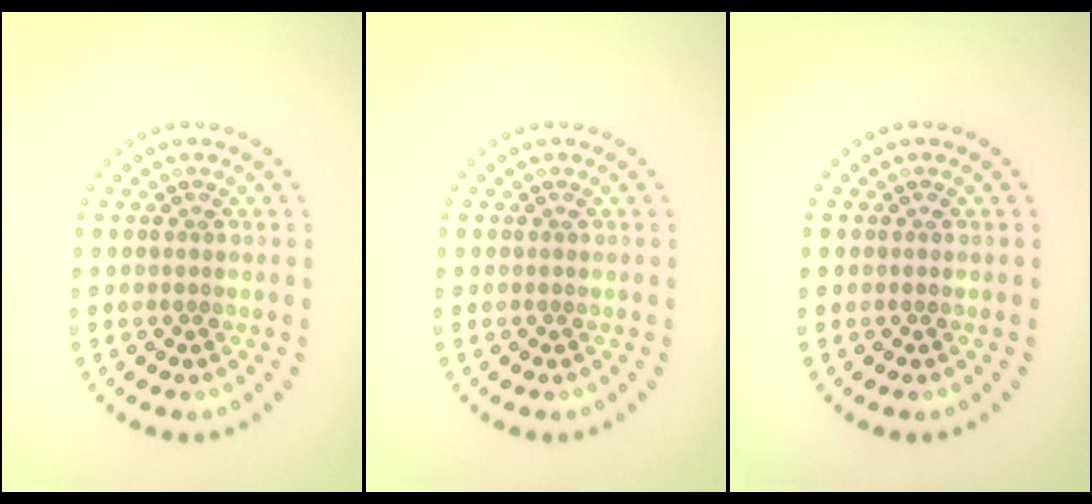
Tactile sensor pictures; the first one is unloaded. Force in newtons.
{"total": 0.0}
{"total": 0.0}